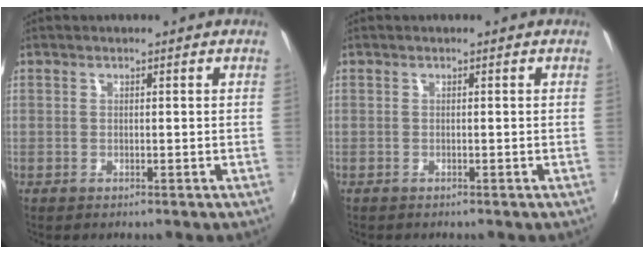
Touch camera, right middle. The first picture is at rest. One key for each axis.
{"total": 0.0}